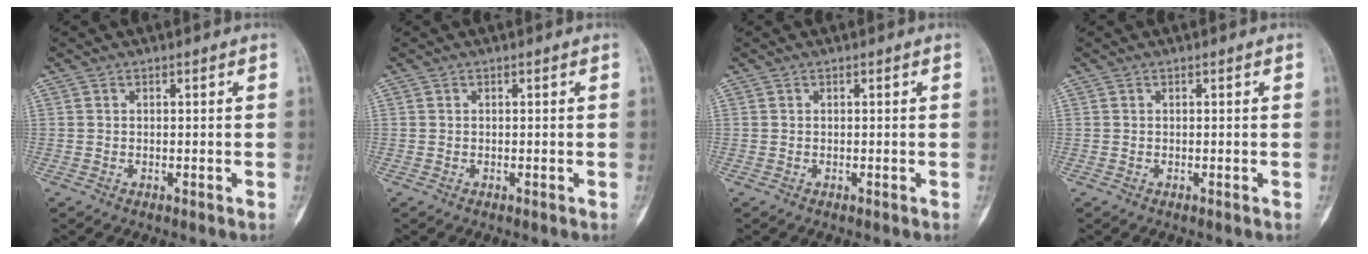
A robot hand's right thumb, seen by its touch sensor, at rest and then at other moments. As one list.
[{"total": 0.0}, {"total": 0.0}, {"total": 0.0}]